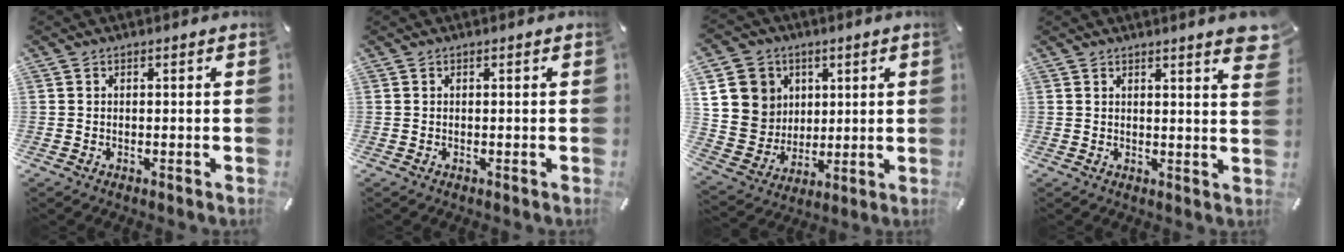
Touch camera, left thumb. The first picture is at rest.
{"total": 0.0}
{"total": 12.1, "force": [3.4, 11.4, 2.5], "torque": [-0.049, -0.015, 0.074]}
{"total": 4.2, "force": [2.9, 0.3, 3.0], "torque": [-0.049, -0.016, 0.049]}